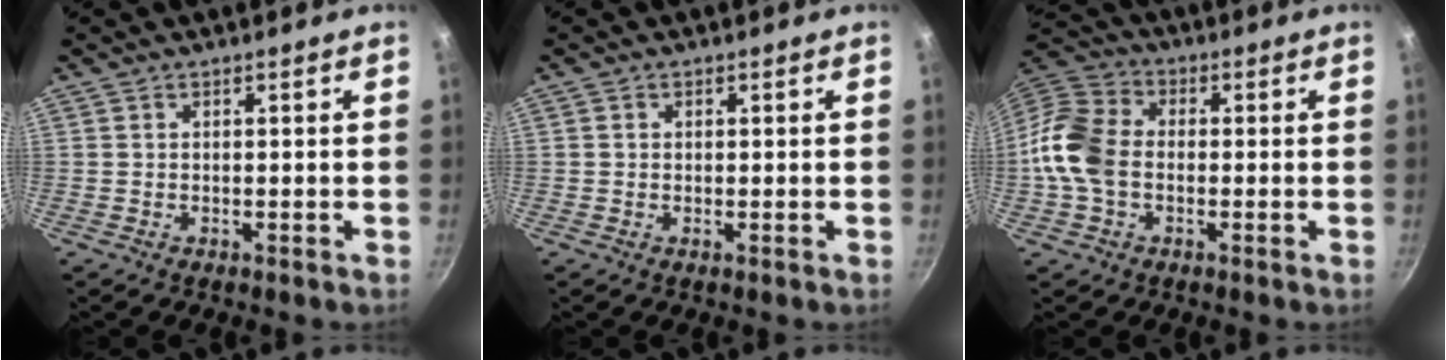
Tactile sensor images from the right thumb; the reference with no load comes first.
{"total": 0.5, "force": [0.2, 0.4, 0.2], "torque": [-0.002, 0.002, 0.001]}
{"total": 11.4, "force": [-1.4, 8.2, 7.8], "torque": [-0.142, 0.026, -0.048]}